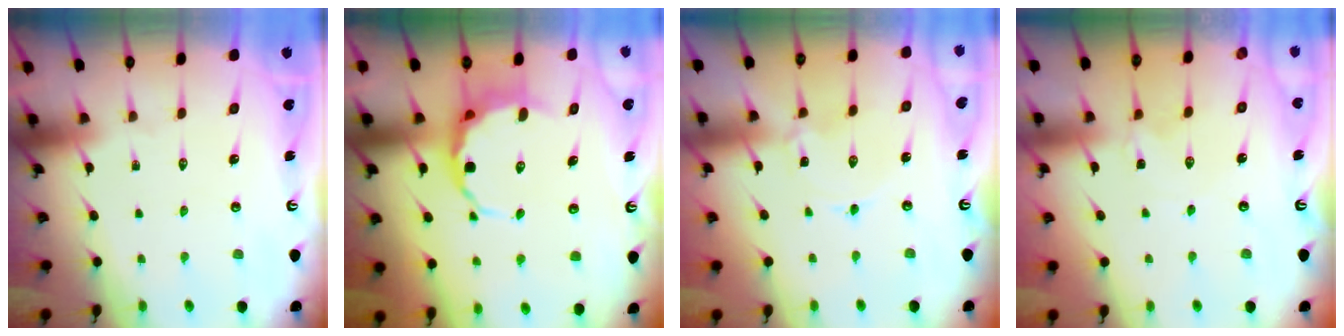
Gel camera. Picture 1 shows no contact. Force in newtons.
{"total": 7.3, "press": 7.1, "slide": 1.7}
{"total": 0.7, "press": 0.6, "slide": 0.1}
{"total": 0.8, "press": 0.7, "slide": 0.2}